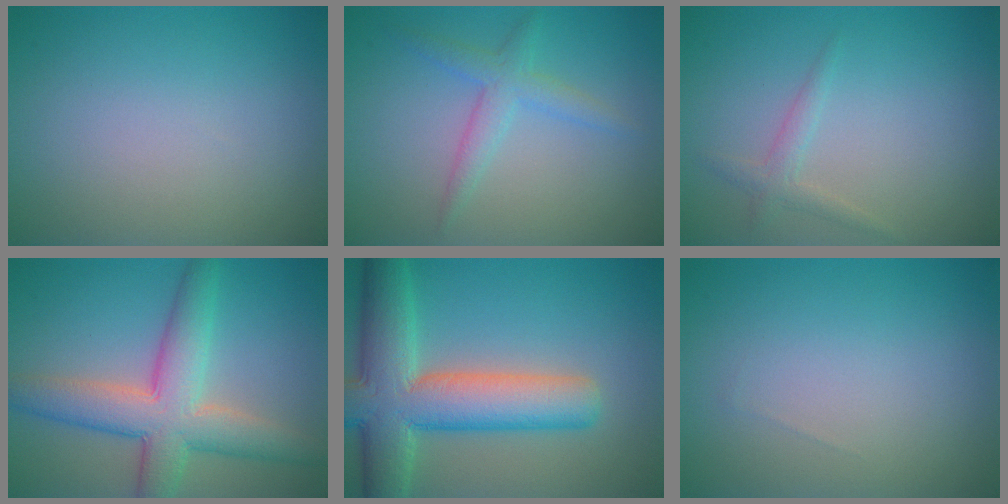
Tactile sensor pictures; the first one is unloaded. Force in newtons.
{"total": 2.4, "press": 2.4, "slide": 0.1}
{"total": 1.5, "press": 1.5, "slide": 0.1}
{"total": 7.2, "press": 7.2, "slide": 0.2}
{"total": 10.0, "press": 10.0, "slide": 0.6}
{"total": 0.0}